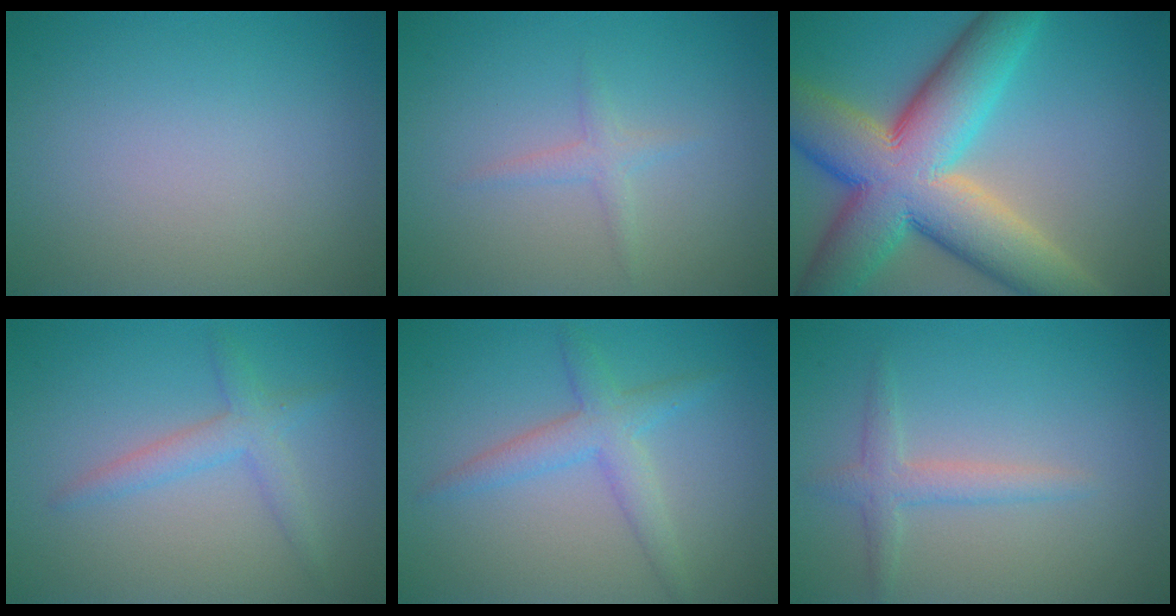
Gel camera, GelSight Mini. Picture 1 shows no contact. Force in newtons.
{"total": 1.3, "press": 1.3, "slide": 0.0}
{"total": 14.1, "press": 14.1, "slide": 0.6}
{"total": 2.4, "press": 2.4, "slide": 0.3}
{"total": 3.1, "press": 3.1, "slide": 0.2}
{"total": 1.9, "press": 1.9, "slide": 0.0}